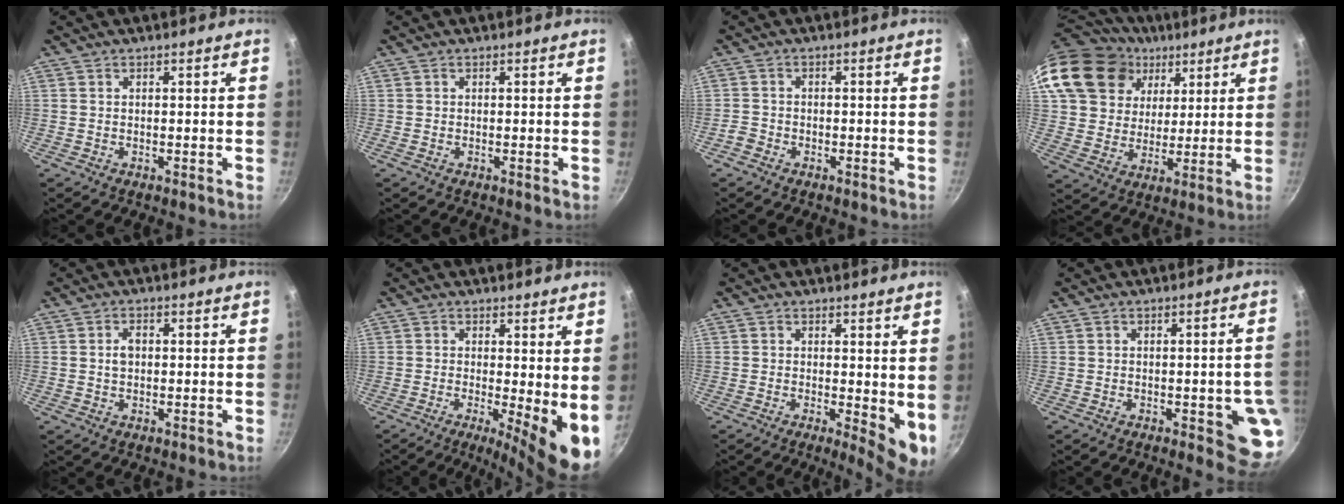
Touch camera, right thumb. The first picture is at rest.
{"total": 0.0}
{"total": 1.8, "force": [-1.4, 1.1, 0.3], "torque": [-0.010, 0.013, -0.029]}
{"total": 20.8, "force": [9.8, 16.0, 8.9], "torque": [-0.163, 0.005, 0.185]}
{"total": 2.5, "force": [0.1, 1.7, 1.8], "torque": [-0.022, 0.006, 0.002]}
{"total": 9.5, "force": [-0.5, 2.5, 9.2], "torque": [-0.109, -0.021, -0.005]}
{"total": 6.6, "force": [0.3, 2.4, 6.1], "torque": [-0.072, -0.015, 0.005]}
{"total": 9.0, "force": [-2.2, 3.0, 8.2], "torque": [-0.062, 0.004, -0.024]}